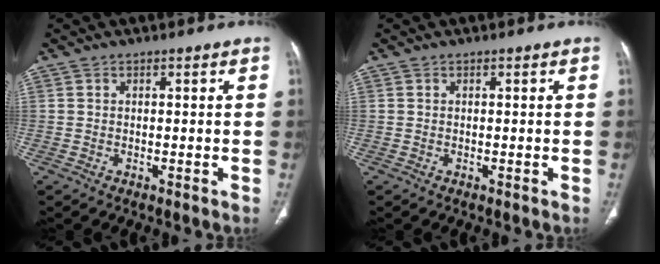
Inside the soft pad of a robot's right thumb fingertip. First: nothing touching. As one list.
[{"total": 0.0}]